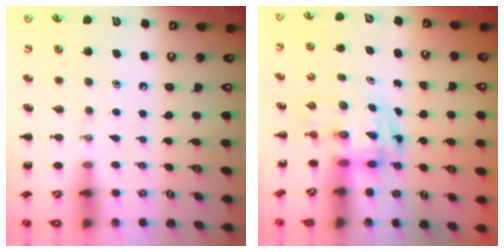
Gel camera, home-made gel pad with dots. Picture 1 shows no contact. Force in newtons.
{"total": 3.6, "press": 3.5, "slide": 0.6}